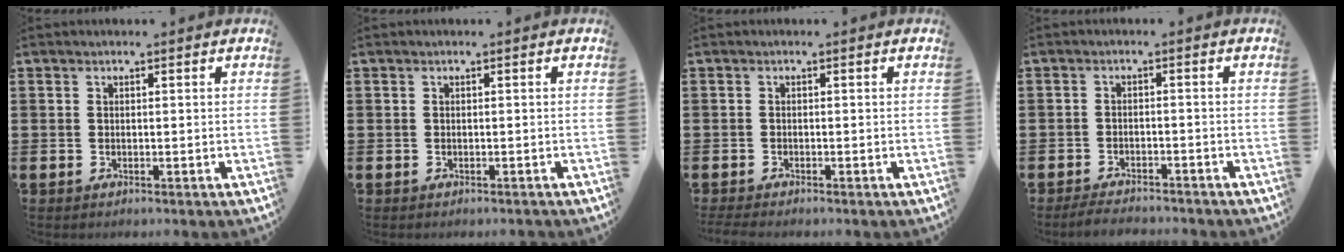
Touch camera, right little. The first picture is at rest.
{"total": 0.0}
{"total": 0.8, "force": [-0.7, 0.1, 0.3], "torque": [-0.007, -0.002, -0.014]}
{"total": 2.2, "force": [-2.2, 0.1, 0.4], "torque": [-0.009, 0.006, -0.045]}